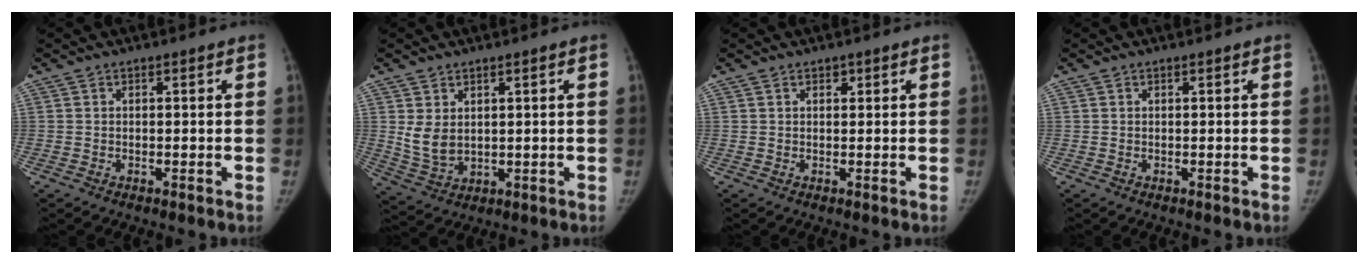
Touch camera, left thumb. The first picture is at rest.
{"total": 5.5, "force": [1.4, 3.7, 3.9], "torque": [-0.067, -0.010, 0.040]}
{"total": 0.9, "force": [0.6, 0.6, 0.4], "torque": [0.003, -0.002, 0.006]}
{"total": 0.0}